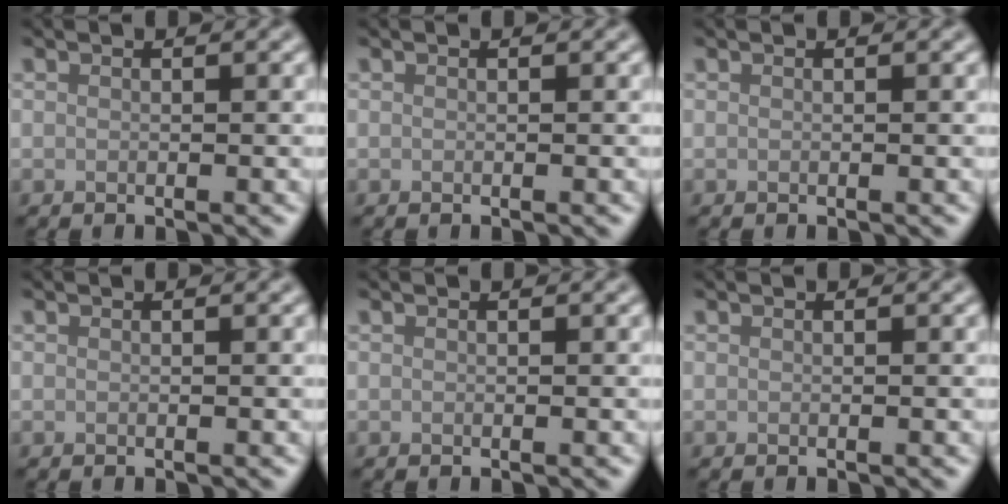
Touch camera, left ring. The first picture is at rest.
{"total": 0.0}
{"total": 0.0}
{"total": 0.0}
{"total": 0.0}
{"total": 0.0}